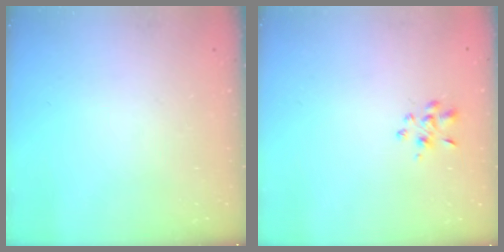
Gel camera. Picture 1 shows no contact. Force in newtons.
{"total": 3.5, "press": 3.3, "slide": 1.1}